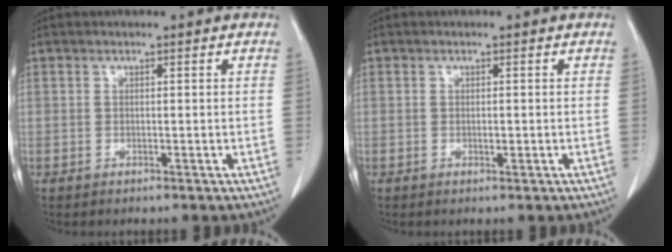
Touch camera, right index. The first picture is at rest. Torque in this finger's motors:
{"motor_torque": [0.17, -0.24, 0.06, 0.02]}